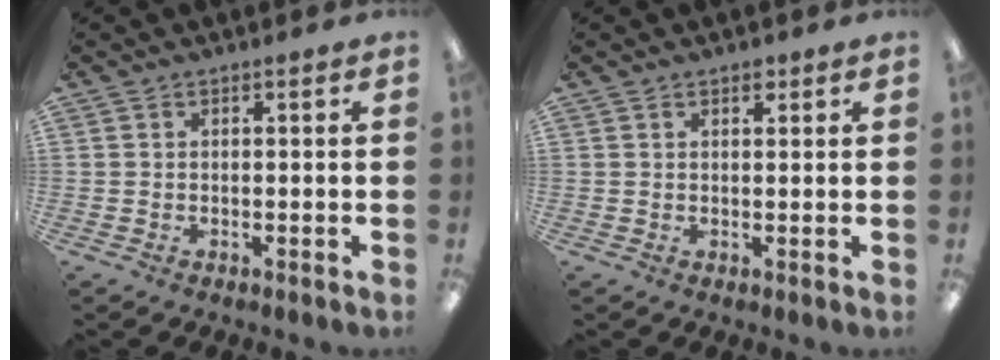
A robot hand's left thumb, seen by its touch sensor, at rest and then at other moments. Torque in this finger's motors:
{"motor_torque": [-0.30, 0.20, -0.40, 0.29, 0.04]}